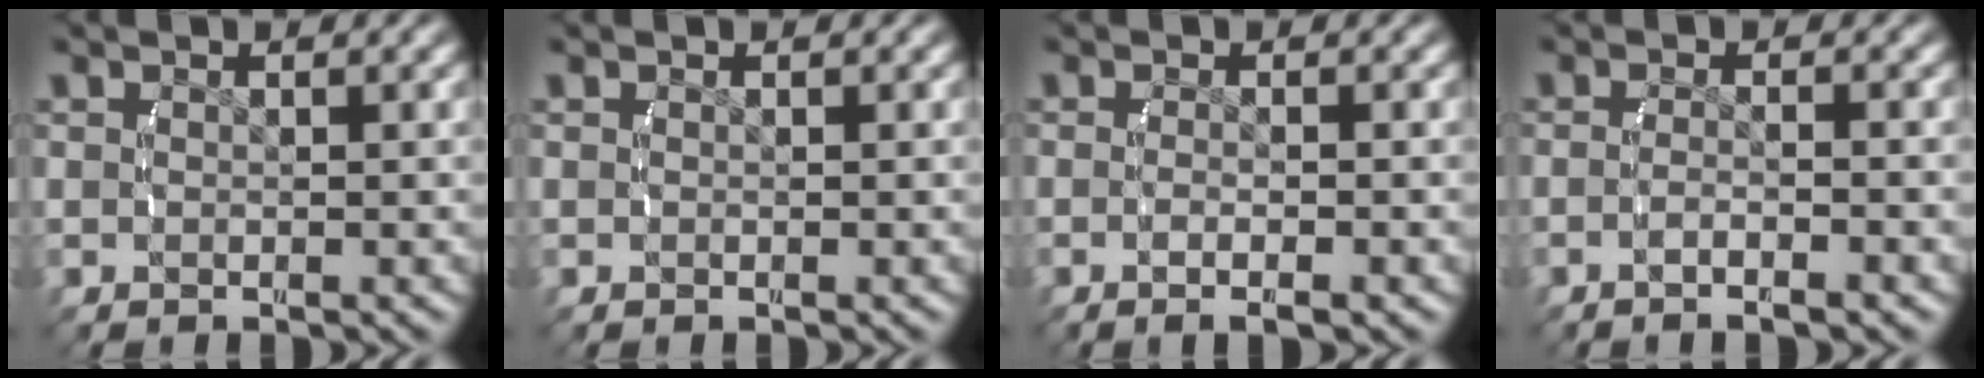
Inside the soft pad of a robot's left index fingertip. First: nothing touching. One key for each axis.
{"total": 0.0}
{"total": 2.1, "fx": -1.4, "fy": -0.1, "fz": 1.5, "tx": -0.028, "ty": -0.001, "tz": -0.022}
{"total": 2.1, "fx": -1.6, "fy": -0.4, "fz": 1.3, "tx": -0.027, "ty": -0.002, "tz": -0.028}